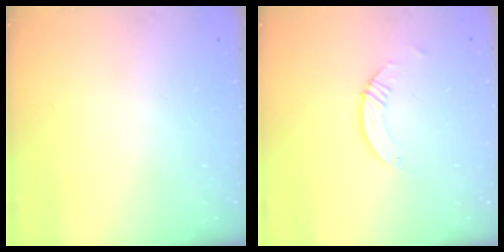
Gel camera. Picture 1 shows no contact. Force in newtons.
{"total": 3.2, "press": 3.2, "slide": 0.3}